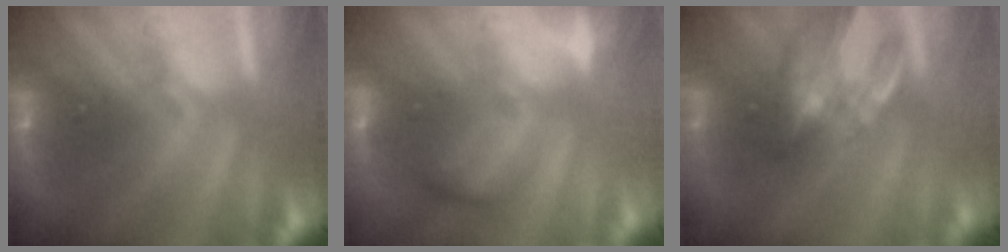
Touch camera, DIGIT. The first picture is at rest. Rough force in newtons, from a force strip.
{"total": 2.6}
{"total": 8.7}